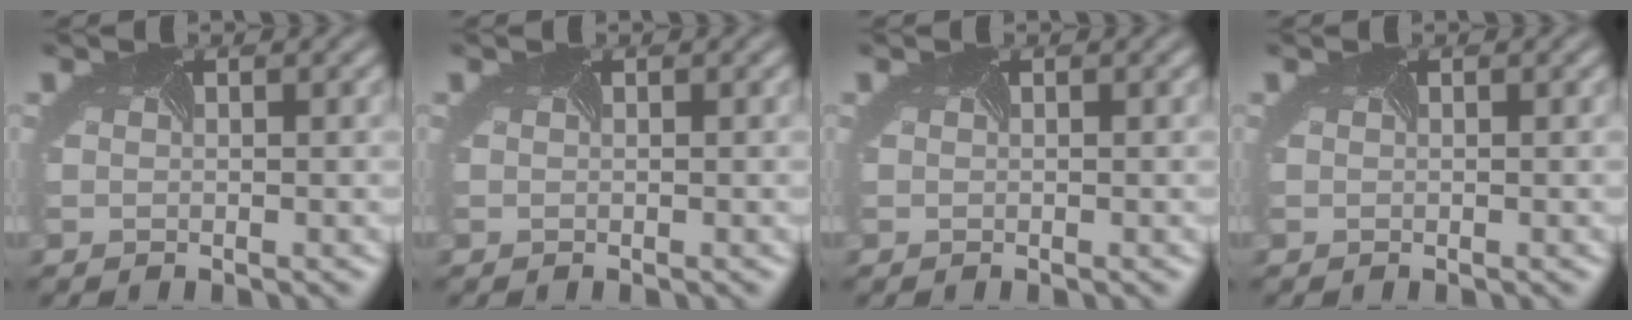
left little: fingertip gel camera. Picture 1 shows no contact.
{"total": 0.0}
{"total": 0.0}
{"total": 0.0}